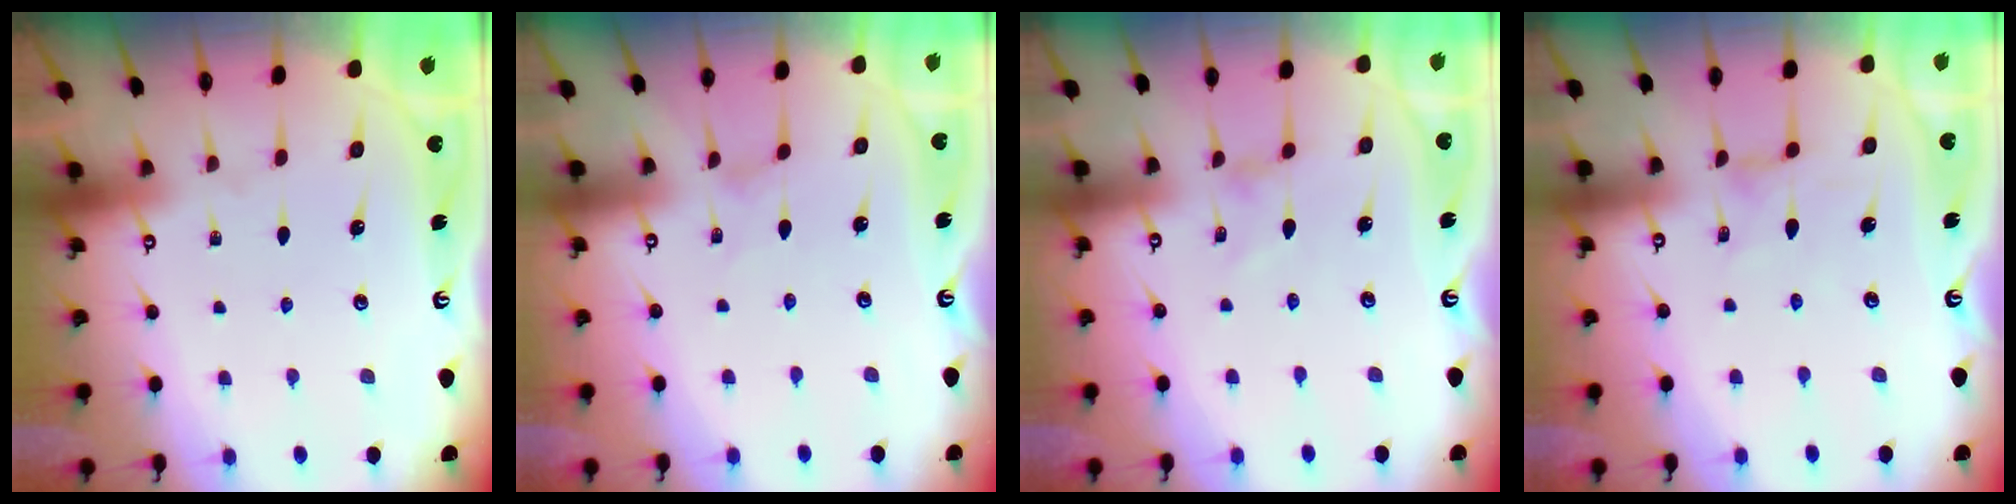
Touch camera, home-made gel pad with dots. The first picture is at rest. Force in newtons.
{"total": 0.0}
{"total": 0.0}
{"total": 1.6, "press": 1.6, "slide": 0.1}